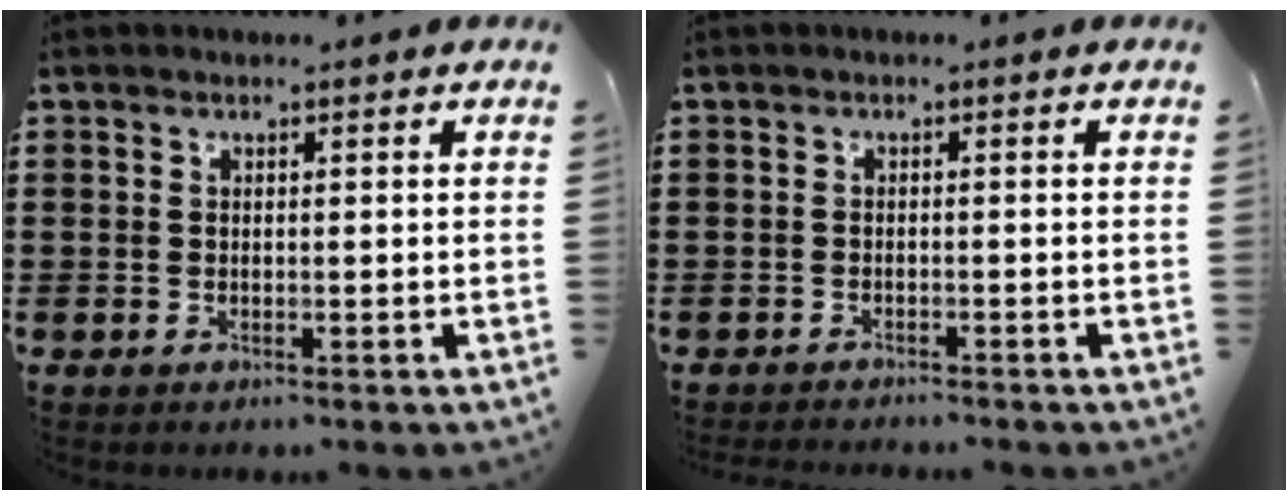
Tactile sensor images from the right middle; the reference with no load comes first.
{"total": 1.0, "force": [-1.0, 0.0, 0.0], "torque": [-0.002, 0.002, -0.021]}